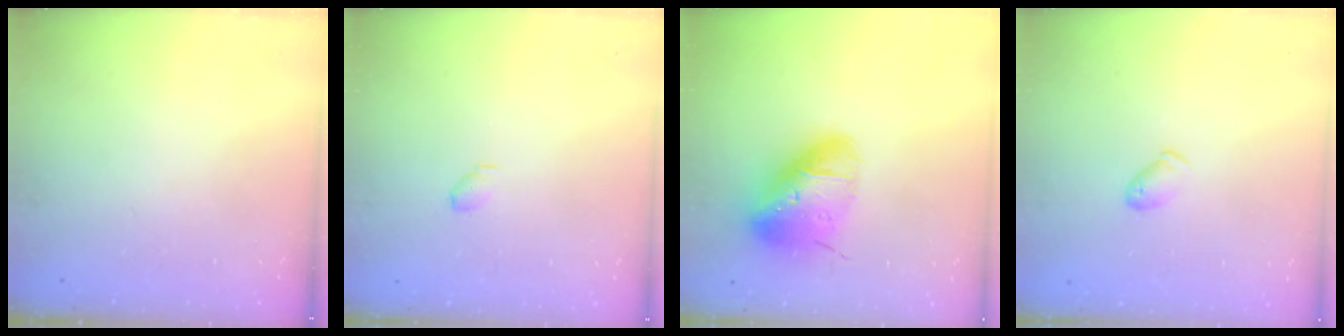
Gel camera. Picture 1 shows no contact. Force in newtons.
{"total": 2.9, "press": 2.9, "slide": 0.5}
{"total": 16.6, "press": 16.5, "slide": 2.5}
{"total": 5.3, "press": 5.2, "slide": 0.9}